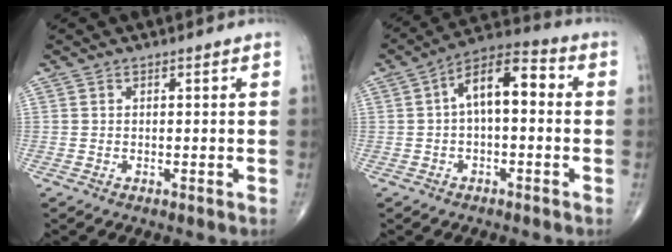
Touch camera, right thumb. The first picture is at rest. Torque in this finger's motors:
{"motor_torque": [2.05, 2.72, 1.19, -0.09, 0.09]}